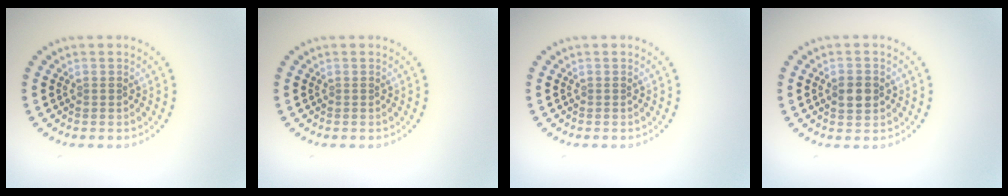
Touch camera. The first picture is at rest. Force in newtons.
{"total": 0.0}
{"total": 0.0}
{"total": 2.6, "press": 2.6, "slide": 0.1}